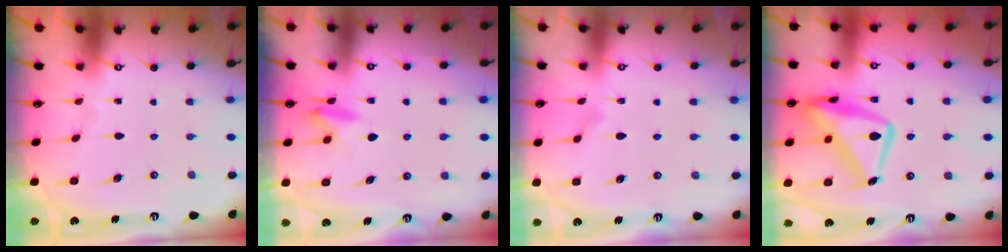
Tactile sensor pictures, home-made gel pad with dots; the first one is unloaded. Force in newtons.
{"total": 7.8, "press": 7.7, "slide": 1.1}
{"total": 7.3, "press": 7.3, "slide": 0.4}
{"total": 17.1, "press": 17.0, "slide": 1.5}